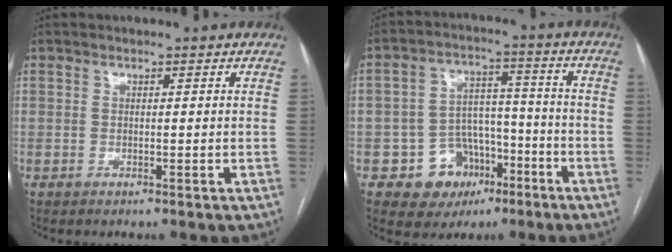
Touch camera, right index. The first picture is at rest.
{"total": 9.6, "force": [-4.6, 7.8, 3.2], "torque": [-0.035, 0.029, -0.062]}